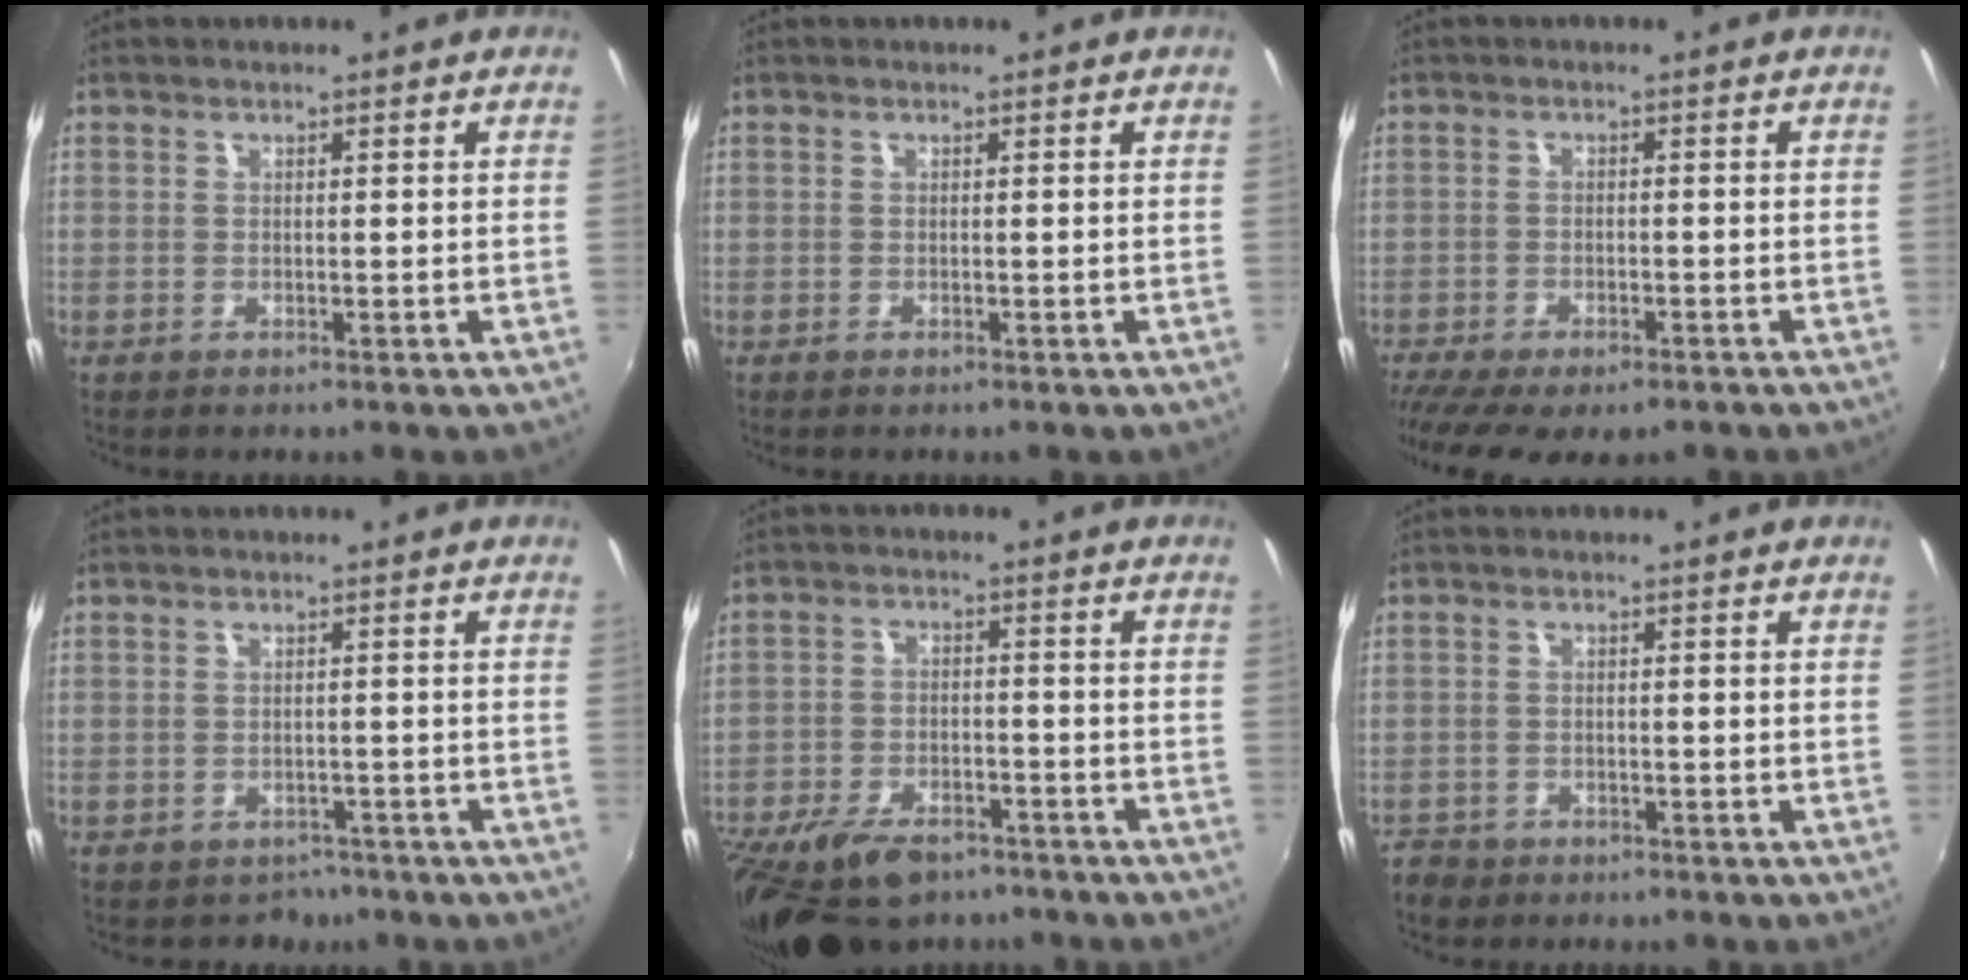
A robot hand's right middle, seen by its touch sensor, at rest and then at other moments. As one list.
[{"total": 0.0}, {"total": 10.8, "force": [-8.2, 3.5, 6.0], "torque": [-0.140, -0.047, -0.131]}, {"total": 3.3, "force": [-2.2, 2.4, -0.2], "torque": [-0.003, 0.005, -0.030]}, {"total": 16.3, "force": [-11.8, 7.8, 8.2], "torque": [-0.188, -0.028, -0.195]}, {"total": 4.1, "force": [-3.0, 2.6, 0.9], "torque": [-0.034, -0.006, -0.056]}]